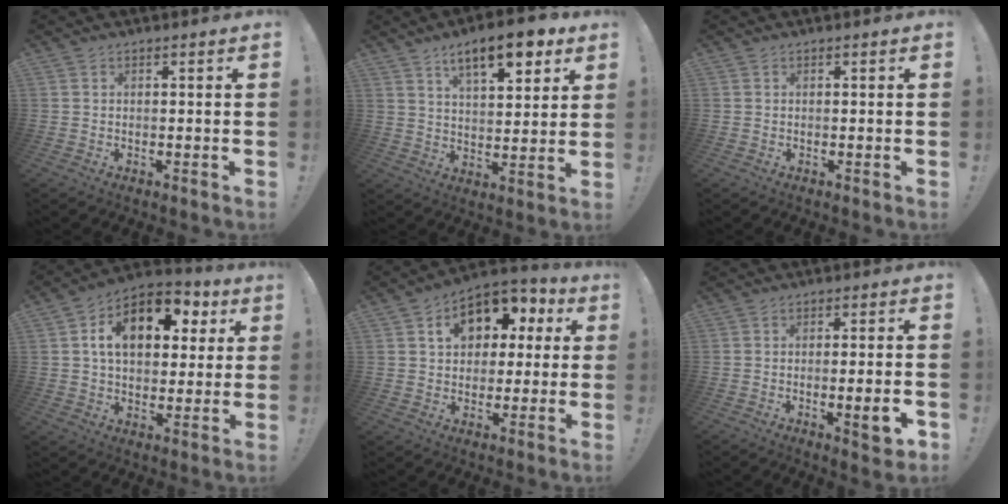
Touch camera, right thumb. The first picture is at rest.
{"total": 13.1, "force": [7.7, 4.4, 9.7], "torque": [-0.143, -0.035, 0.124]}
{"total": 0.0}
{"total": 15.9, "force": [5.3, 10.1, 11.0], "torque": [-0.175, -0.008, 0.094]}
{"total": 12.9, "force": [4.8, 9.2, 7.7], "torque": [-0.117, -0.014, 0.088]}
{"total": 7.1, "force": [-2.3, 0.9, 6.7], "torque": [-0.082, -0.002, -0.035]}